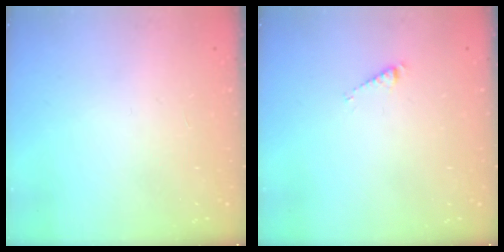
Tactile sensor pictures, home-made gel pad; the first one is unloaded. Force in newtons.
{"total": 2.7, "press": 2.7, "slide": 0.2}